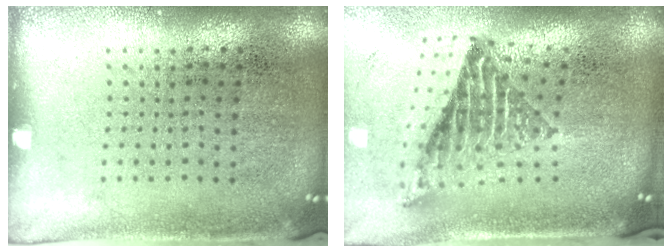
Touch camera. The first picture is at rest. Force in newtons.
{"total": 1.9, "press": 1.4, "slide": 1.2}